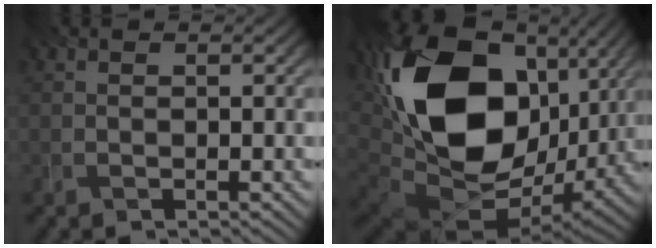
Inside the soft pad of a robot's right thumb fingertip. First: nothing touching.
{"total": 22.1, "force": [4.3, 14.8, 15.8], "torque": [-0.369, -0.018, 0.088]}